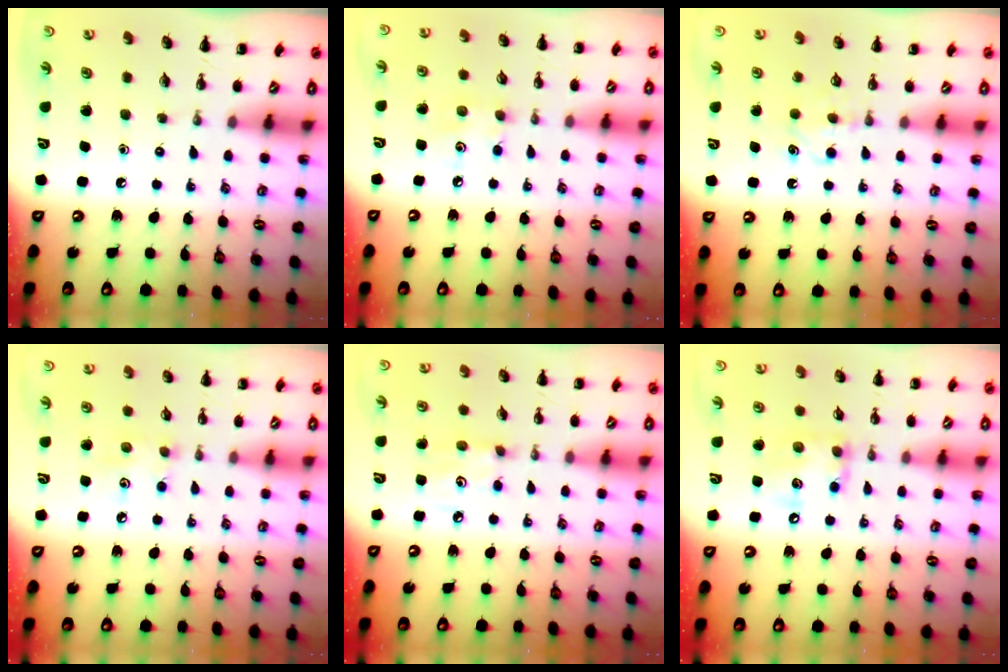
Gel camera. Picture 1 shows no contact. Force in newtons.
{"total": 4.5, "press": 4.4, "slide": 0.9}
{"total": 5.0, "press": 4.8, "slide": 1.4}
{"total": 3.7, "press": 3.7, "slide": 0.6}
{"total": 3.9, "press": 3.7, "slide": 1.0}
{"total": 10.8, "press": 10.8, "slide": 1.0}